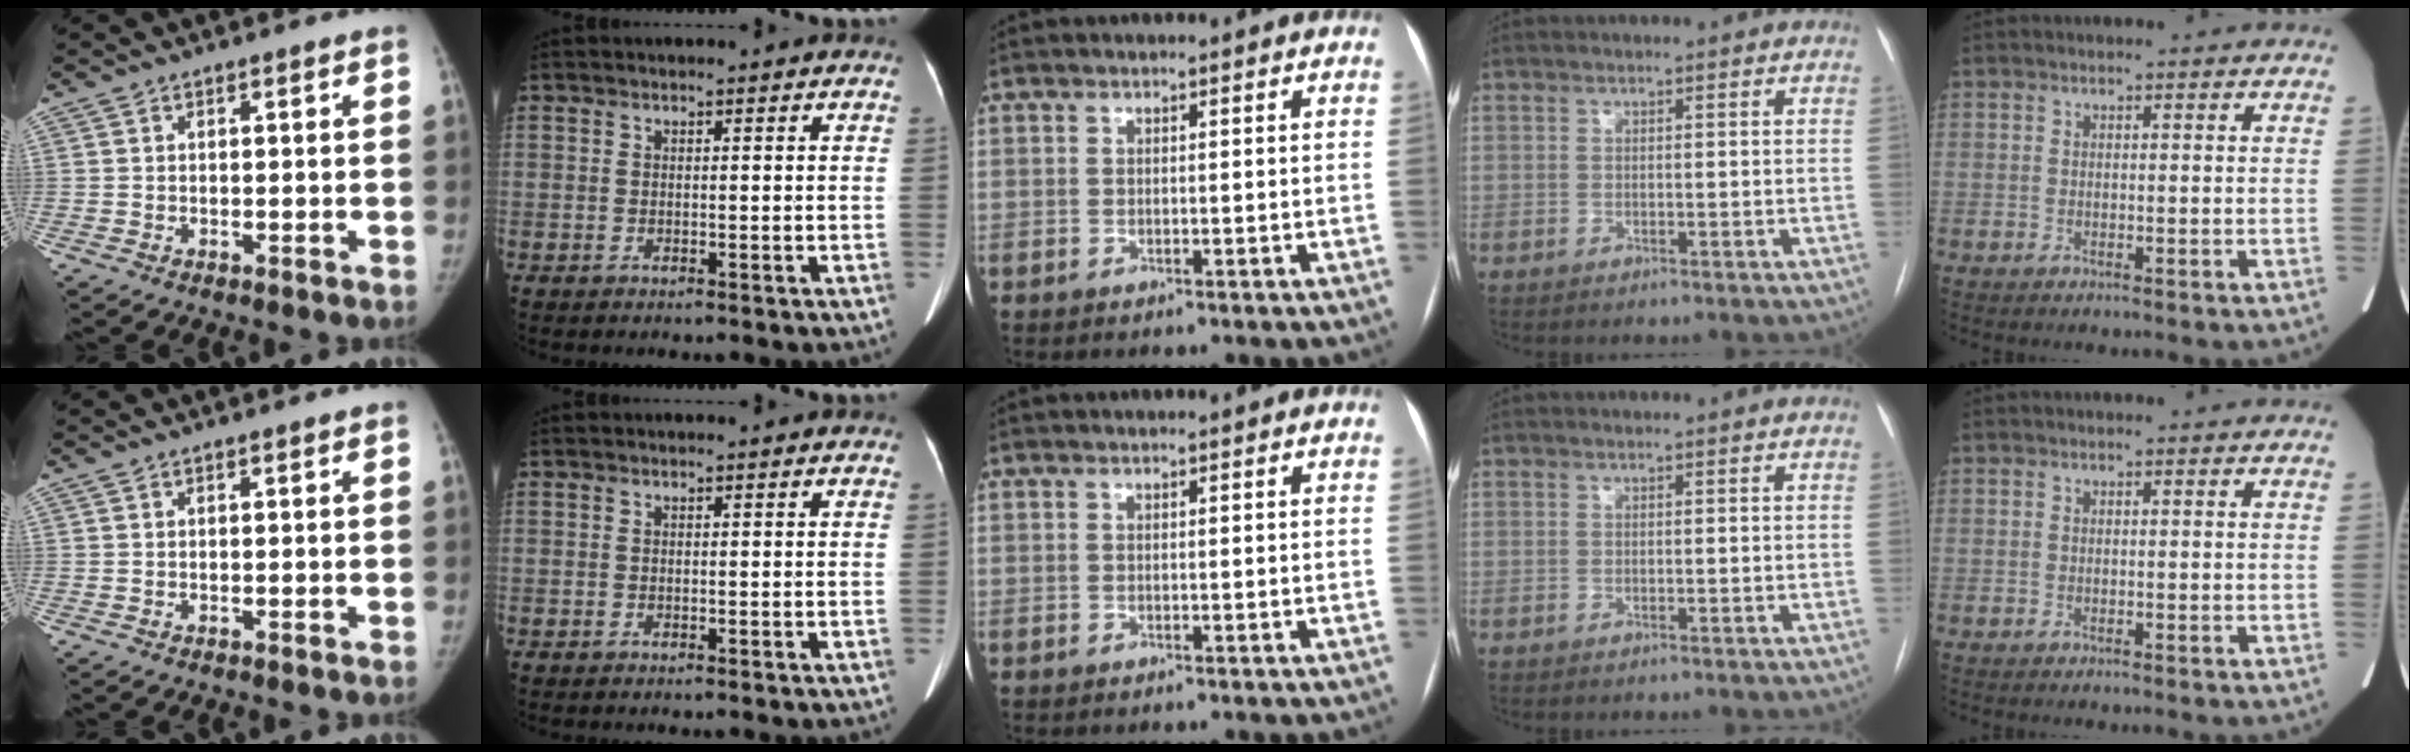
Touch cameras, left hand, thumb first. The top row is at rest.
{}